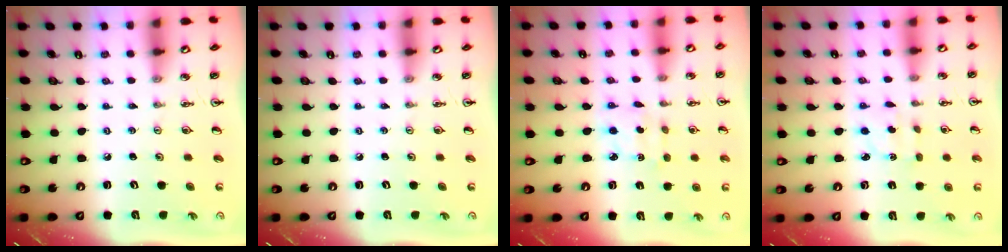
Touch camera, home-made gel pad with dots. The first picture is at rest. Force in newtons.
{"total": 0.0}
{"total": 2.9, "press": 2.9, "slide": 0.6}
{"total": 2.6, "press": 2.5, "slide": 0.6}